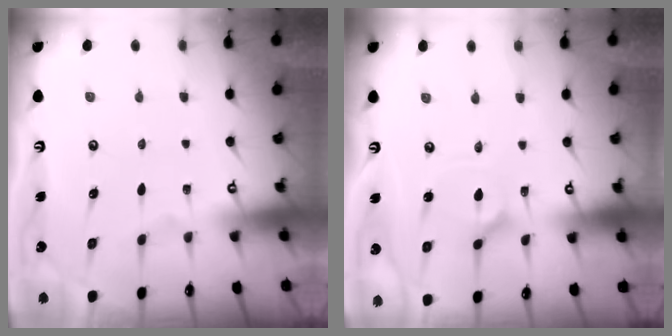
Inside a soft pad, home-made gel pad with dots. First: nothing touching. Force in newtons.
{"total": 4.2, "press": 4.1, "slide": 0.5}